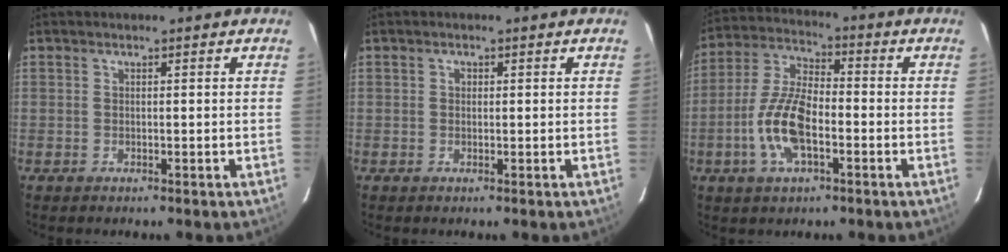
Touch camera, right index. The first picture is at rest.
{"total": 0.7, "force": [0.1, 0.7, 0.2], "torque": [-0.001, 0.003, 0.001]}
{"total": 11.8, "force": [-3.8, 4.9, 10.0], "torque": [-0.215, 0.004, -0.075]}